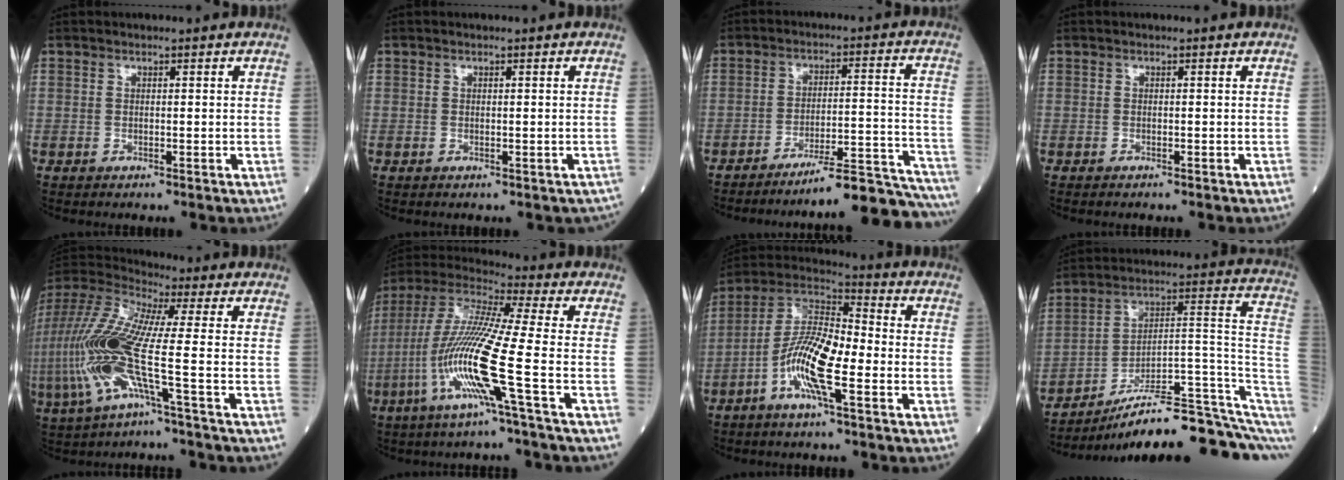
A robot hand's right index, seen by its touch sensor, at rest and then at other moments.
{"total": 0.6, "force": [-0.2, 0.5, 0.2], "torque": [0.001, 0.005, 0.001]}
{"total": 17.4, "force": [-16.6, -0.8, 5.1], "torque": [-0.025, 0.026, -0.229]}
{"total": 0.8, "force": [-0.7, 0.1, 0.3], "torque": [-0.004, -0.001, -0.011]}
{"total": 15.9, "force": [-3.6, 1.2, 15.4], "torque": [-0.353, -0.002, -0.082]}
{"total": 15.1, "force": [-5.1, -1.3, 14.2], "torque": [-0.300, -0.012, -0.110]}
{"total": 11.7, "force": [-3.9, 2.1, 10.9], "torque": [-0.218, 0.008, -0.081]}
{"total": 20.2, "force": [-15.5, 1.3, 12.9], "torque": [-0.116, 0.060, -0.234]}